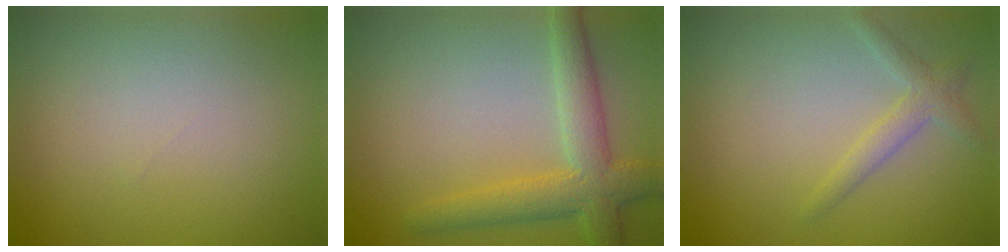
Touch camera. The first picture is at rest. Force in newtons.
{"total": 4.8, "press": 4.8, "slide": 0.2}
{"total": 1.9, "press": 1.9, "slide": 0.1}